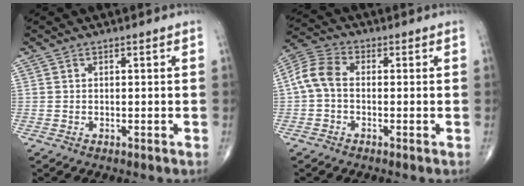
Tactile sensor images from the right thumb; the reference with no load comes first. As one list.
[{"total": 6.6, "force": [-0.4, 4.3, 5.0], "torque": [-0.102, 0.020, -0.021]}]